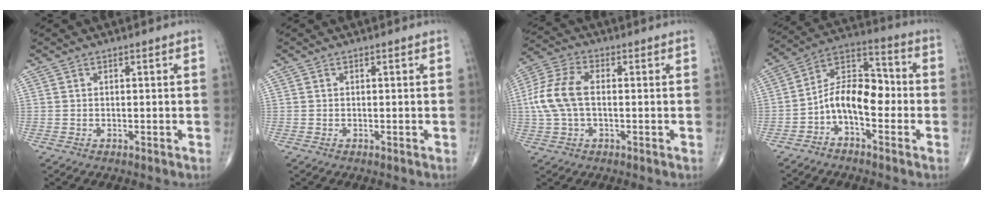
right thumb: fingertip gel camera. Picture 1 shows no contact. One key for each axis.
{"total": 0.0}
{"total": 10.1, "fx": 0.0, "fy": 5.8, "fz": 8.2, "tx": -0.191, "ty": 0.024, "tz": -0.003}
{"total": 11.4, "fx": -2.9, "fy": 6.3, "fz": 9.1, "tx": -0.136, "ty": 0.059, "tz": -0.062}